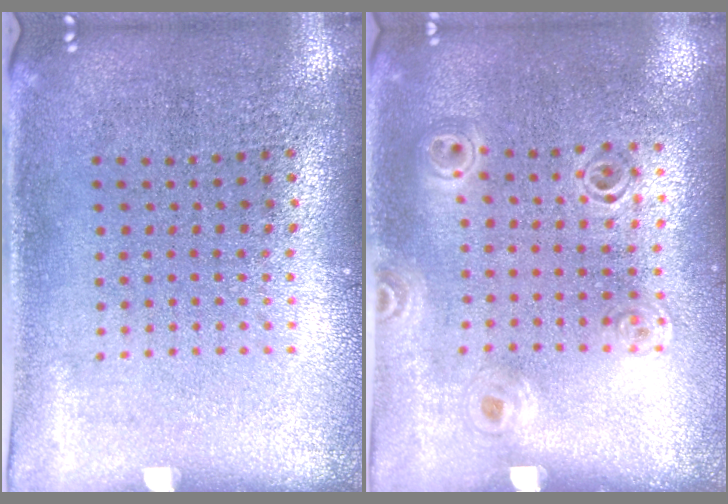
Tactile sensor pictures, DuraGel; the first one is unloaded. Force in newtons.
{"total": 1.1, "press": 1.1, "slide": 0.2}